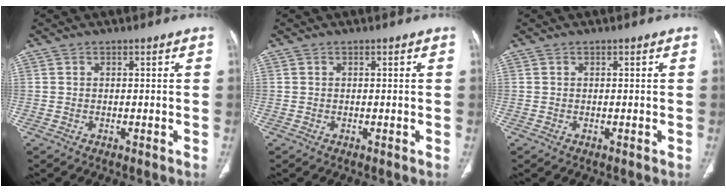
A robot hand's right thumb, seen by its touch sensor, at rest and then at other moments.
{"total": 0.0}
{"total": 0.0}